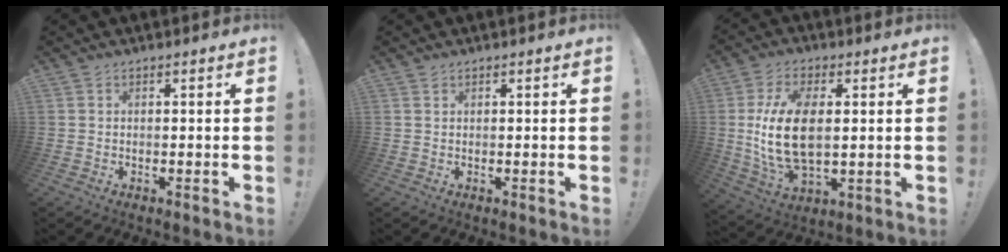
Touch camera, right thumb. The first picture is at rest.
{"total": 0.6, "force": [0.4, 0.4, 0.1], "torque": [0.006, -0.004, 0.006]}
{"total": 16.5, "force": [1.3, 9.3, 13.6], "torque": [-0.263, -0.008, 0.023]}